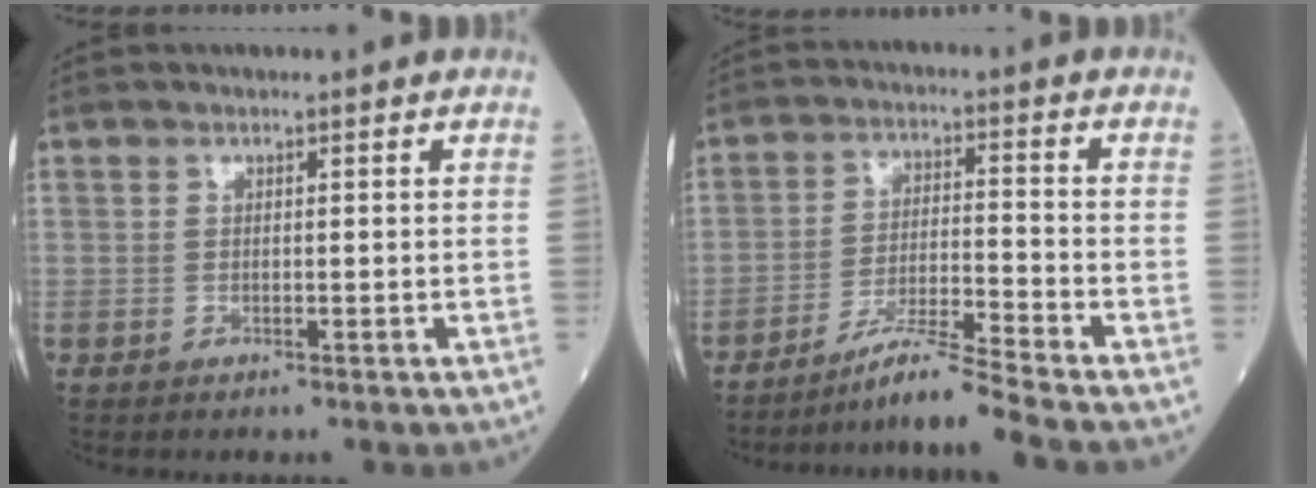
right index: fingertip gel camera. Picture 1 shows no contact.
{"total": 7.6, "force": [-6.6, -2.7, 2.6], "torque": [-0.050, -0.019, -0.122]}